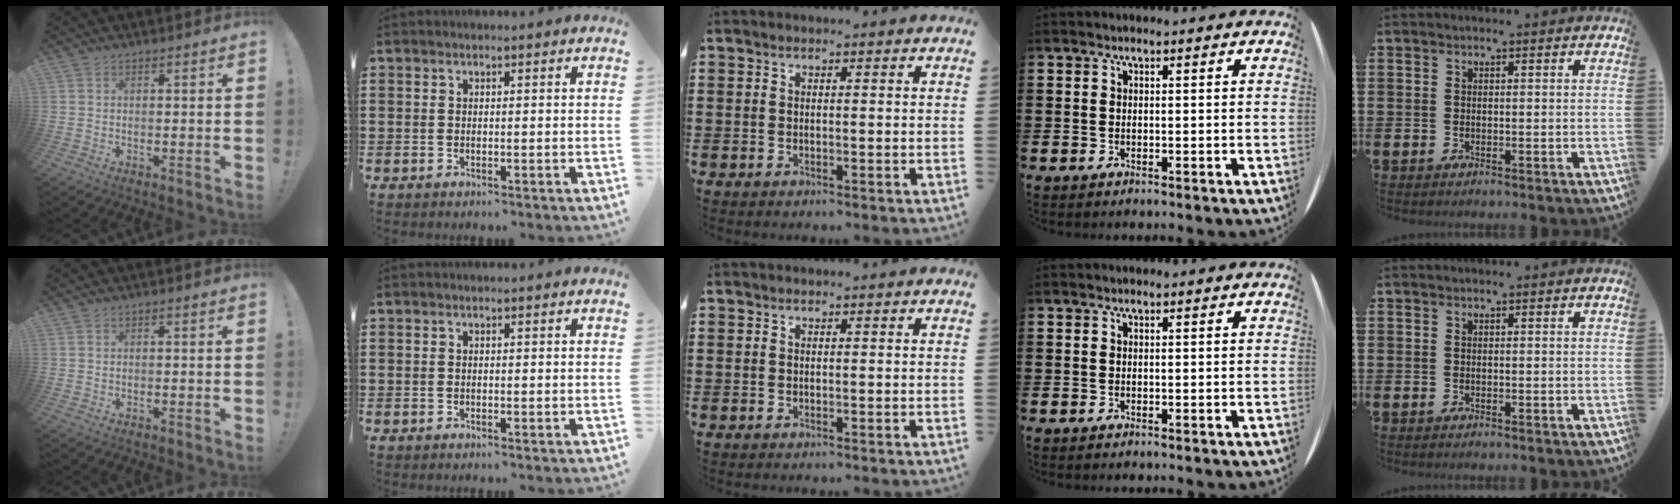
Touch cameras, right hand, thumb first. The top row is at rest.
{}